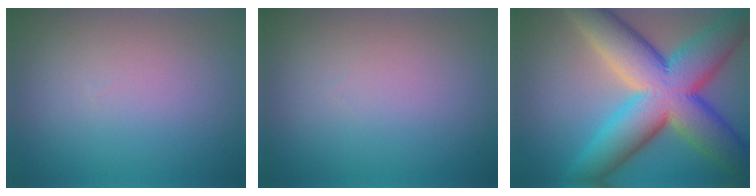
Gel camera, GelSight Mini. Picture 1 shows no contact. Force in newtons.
{"total": 0.0}
{"total": 14.5, "press": 14.5, "slide": 0.9}